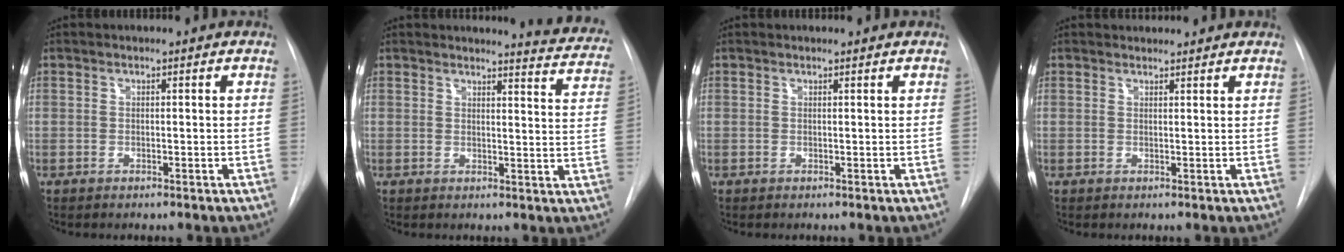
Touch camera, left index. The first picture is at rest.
{"total": 8.6, "force": [8.4, 0.6, 1.4], "torque": [-0.005, -0.063, 0.069]}
{"total": 1.3, "force": [1.2, 0.0, 0.2], "torque": [-0.008, 0.004, 0.012]}
{"total": 3.0, "force": [2.9, 0.5, 0.3], "torque": [-0.010, 0.016, 0.036]}